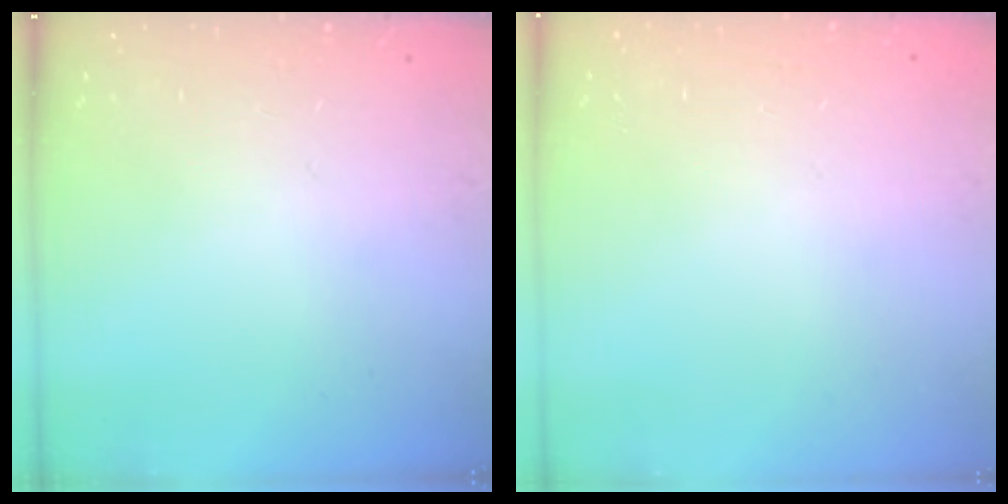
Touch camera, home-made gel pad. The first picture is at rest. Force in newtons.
{"total": 0.0}